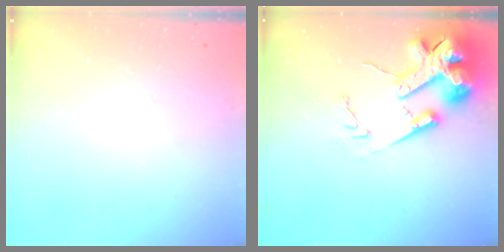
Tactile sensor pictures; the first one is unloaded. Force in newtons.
{"total": 18.5, "press": 18.3, "slide": 2.7}